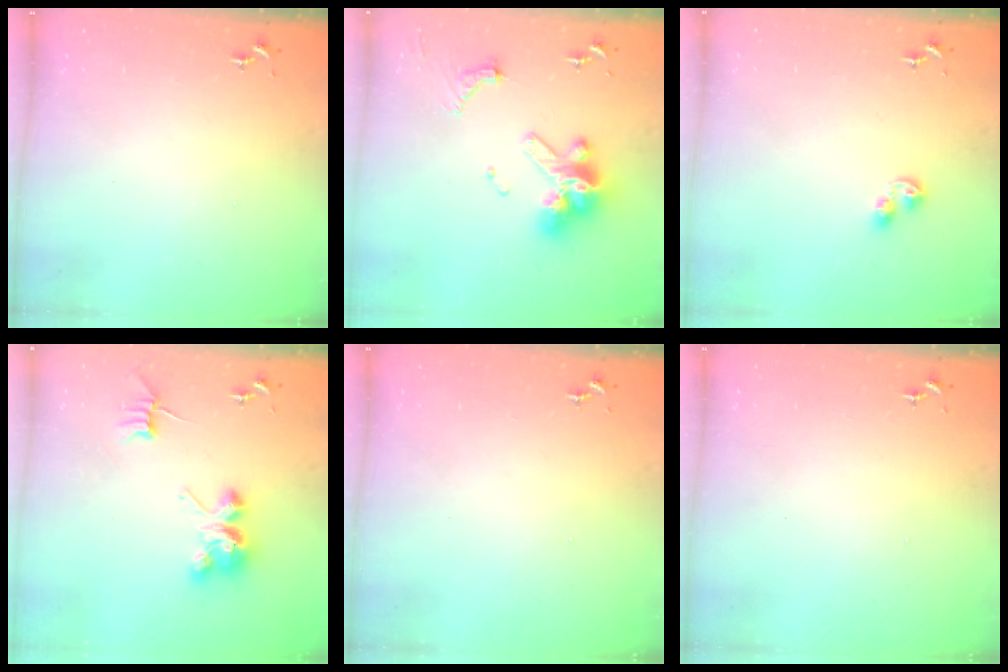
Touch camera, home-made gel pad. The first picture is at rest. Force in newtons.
{"total": 15.0, "press": 14.8, "slide": 2.2}
{"total": 5.0, "press": 5.0, "slide": 0.5}
{"total": 8.1, "press": 8.1, "slide": 0.6}
{"total": 0.0}
{"total": 0.0}